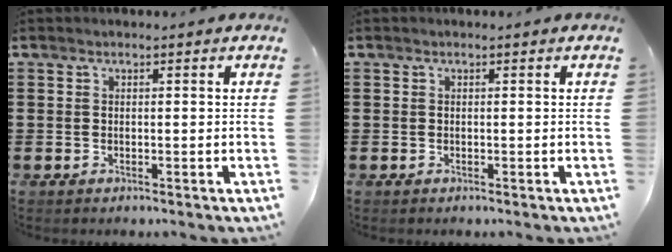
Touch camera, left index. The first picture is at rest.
{"total": 0.0}